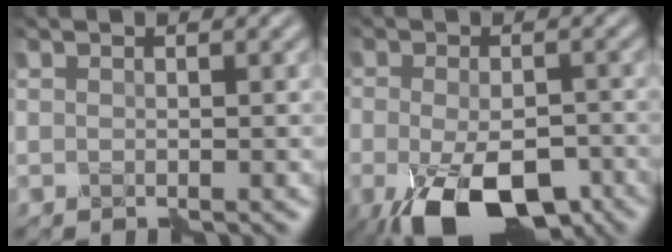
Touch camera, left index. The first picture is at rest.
{"total": 10.1, "force": [-5.5, 4.6, 7.2], "torque": [-0.134, -0.026, -0.083]}